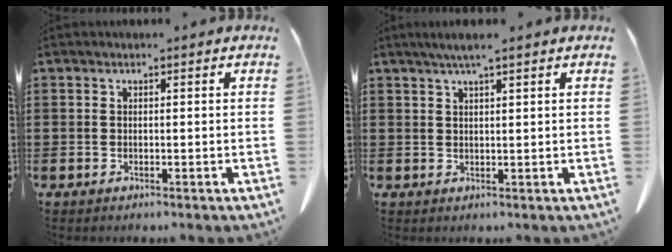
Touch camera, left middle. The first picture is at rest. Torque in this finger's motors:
{"motor_torque": [0.22, 0.12, 0.06, 0.05]}